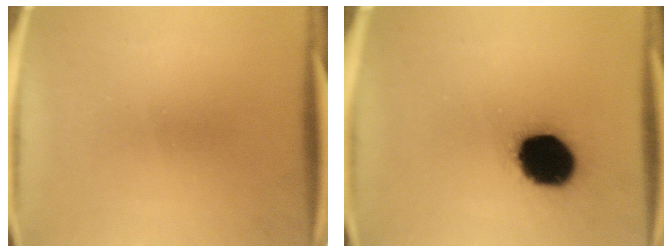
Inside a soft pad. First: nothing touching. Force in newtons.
{"total": 18.9}